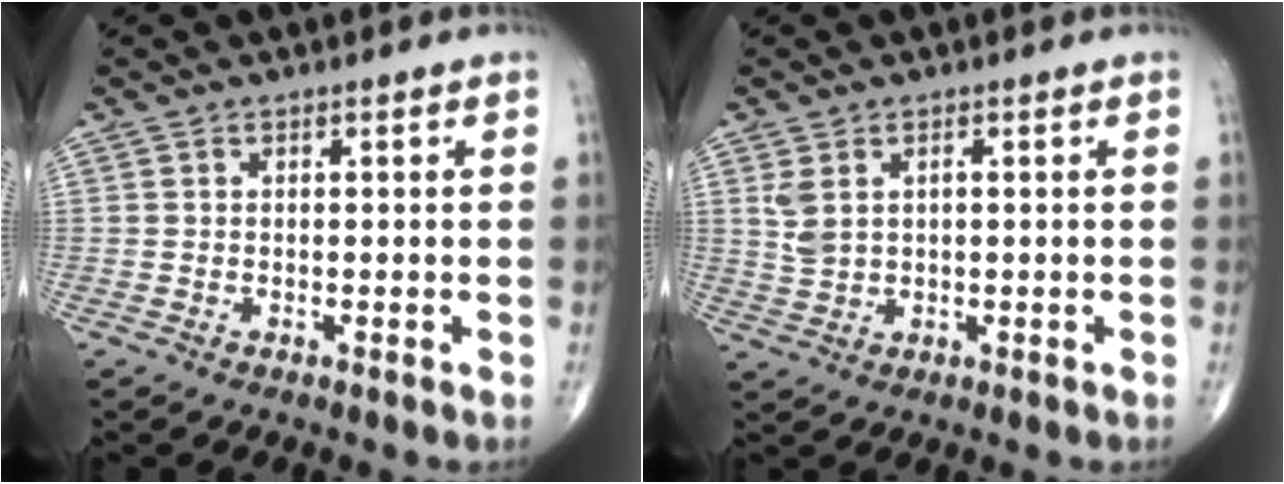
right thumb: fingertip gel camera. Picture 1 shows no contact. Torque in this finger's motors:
{"motor_torque": [0.02, 0.06, 0.38, 0.16, 0.10]}